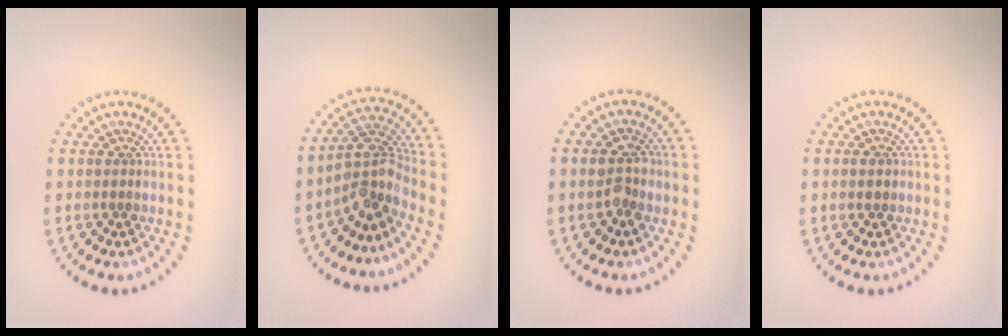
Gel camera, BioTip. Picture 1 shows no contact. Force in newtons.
{"total": 3.8, "press": 2.9, "slide": 2.6}
{"total": 2.3, "press": 2.3, "slide": 0.2}
{"total": 1.3, "press": 1.3, "slide": 0.0}